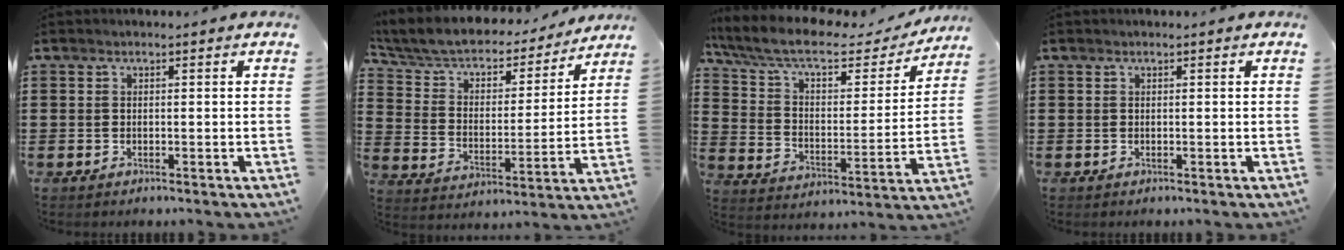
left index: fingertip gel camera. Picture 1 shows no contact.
{"total": 5.5, "force": [4.8, 2.1, 1.9], "torque": [-0.062, -0.038, 0.076]}
{"total": 9.5, "force": [7.2, 2.7, 5.5], "torque": [-0.133, -0.035, 0.122]}
{"total": 0.0}